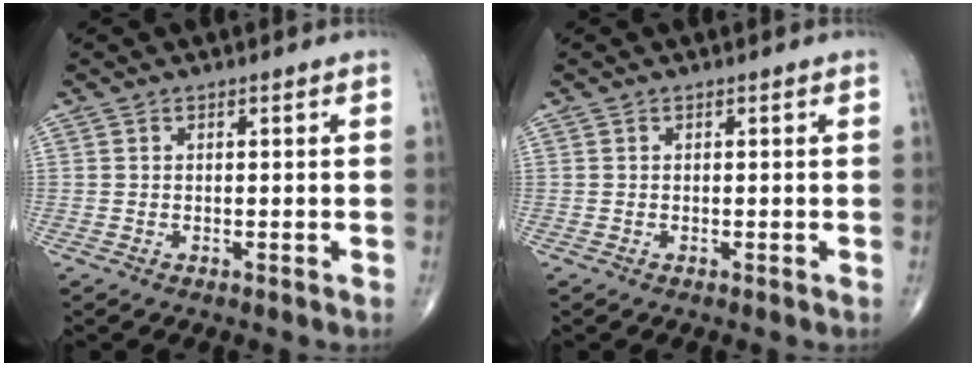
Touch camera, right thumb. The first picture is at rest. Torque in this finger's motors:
{"motor_torque": [-0.02, 0.59, -0.18, -0.06, 0.06]}